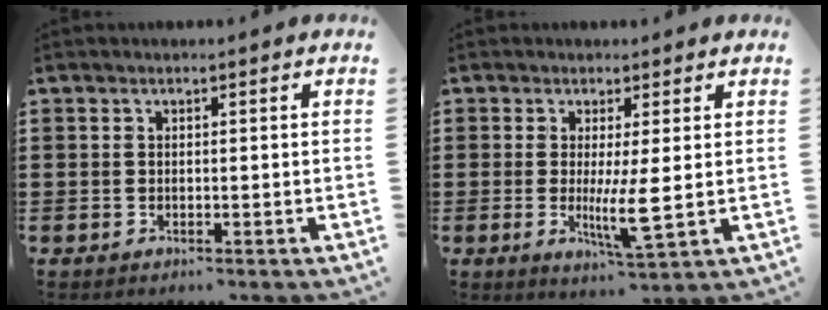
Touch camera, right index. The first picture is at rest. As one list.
[{"total": 5.4, "force": [-0.2, 0.3, 5.4], "torque": [-0.089, -0.017, -0.004]}]